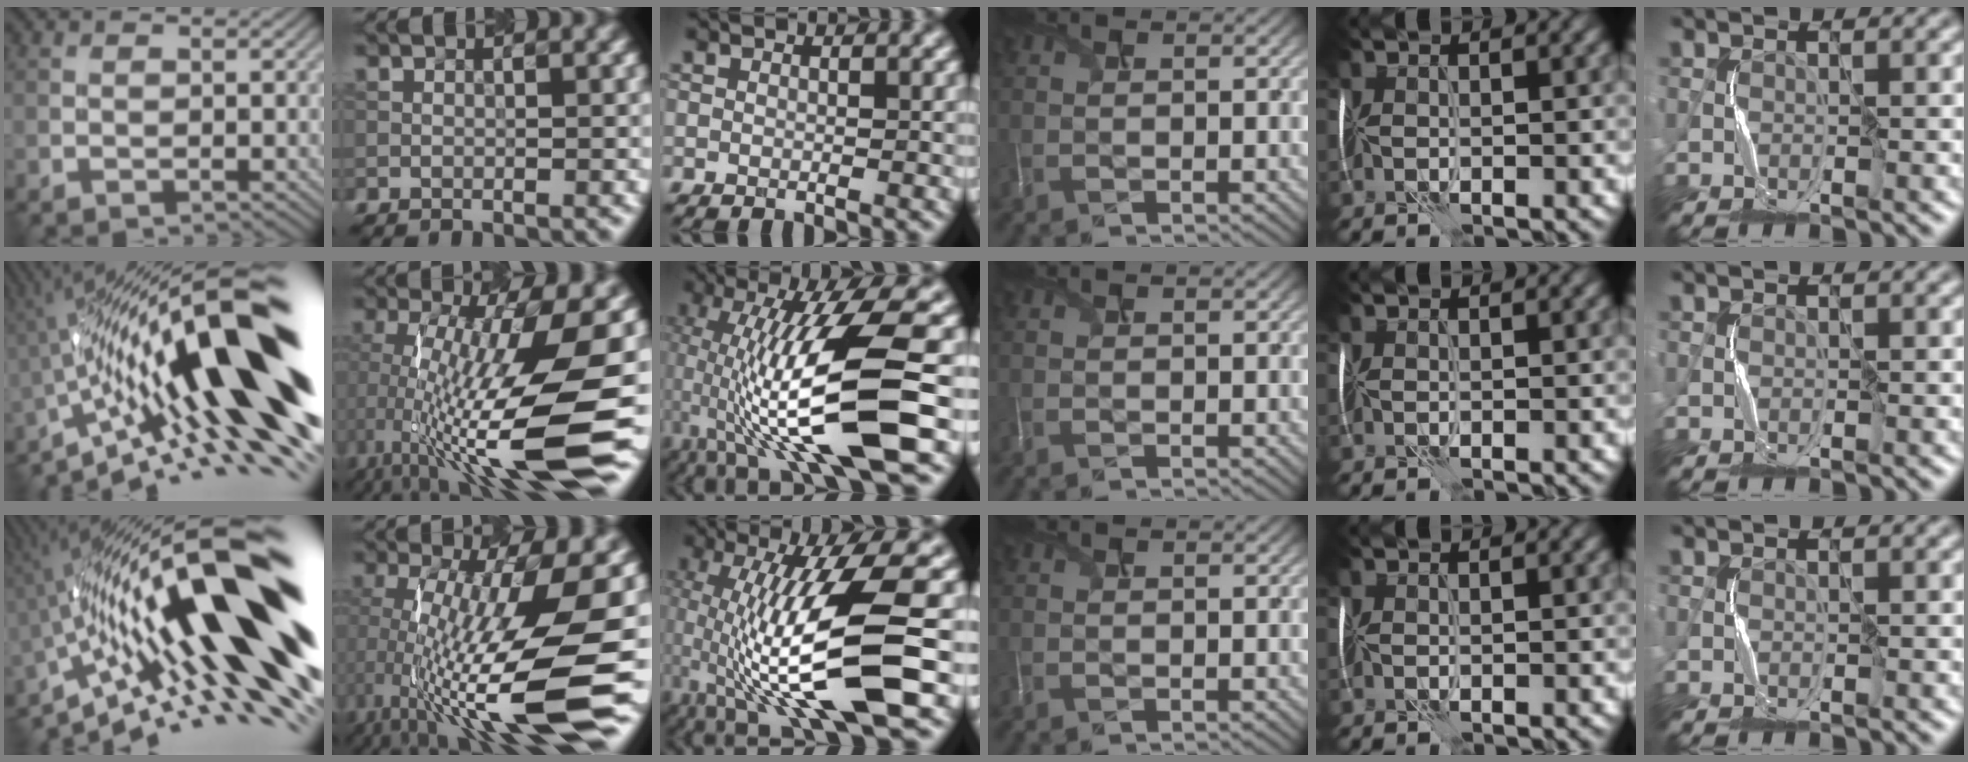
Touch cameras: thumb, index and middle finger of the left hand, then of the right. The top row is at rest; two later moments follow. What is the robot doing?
{"motion": "shake", "object": "plastic piggy bank"}